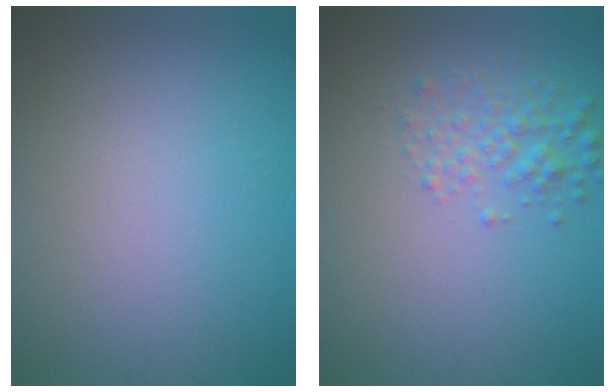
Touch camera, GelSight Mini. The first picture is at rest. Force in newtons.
{"total": 2.4, "press": 2.4, "slide": 0.1}